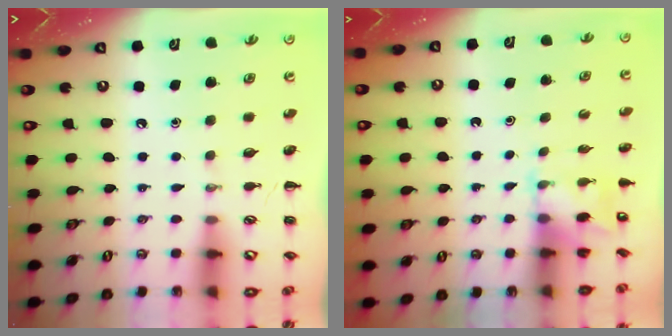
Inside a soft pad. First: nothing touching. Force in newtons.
{"total": 3.1, "press": 2.9, "slide": 1.0}